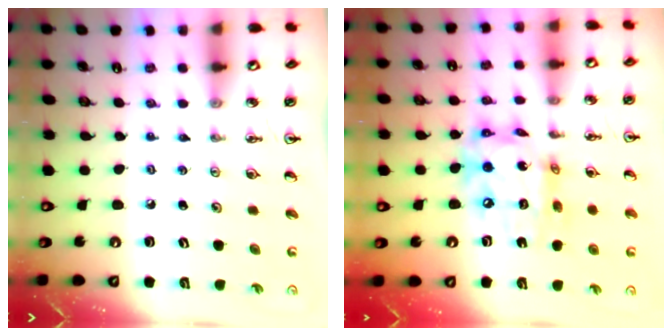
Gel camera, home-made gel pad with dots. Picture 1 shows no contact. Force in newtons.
{"total": 13.5, "press": 13.5, "slide": 1.2}